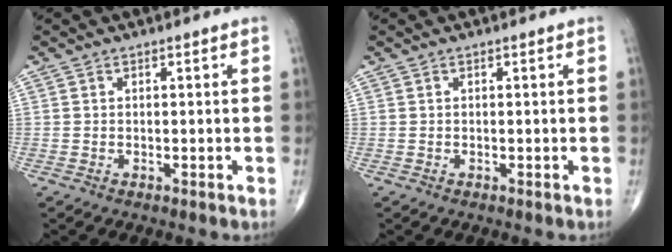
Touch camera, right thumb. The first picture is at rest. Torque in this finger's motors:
{"motor_torque": [-0.57, -0.20, -0.06, 0.05, 0.00]}